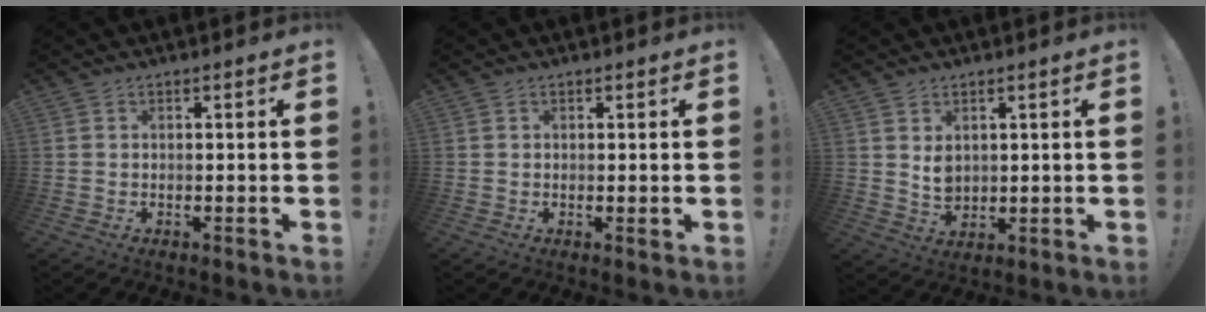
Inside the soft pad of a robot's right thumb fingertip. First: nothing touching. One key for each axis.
{"total": 0.8, "fx": 0.2, "fy": 0.0, "fz": 0.7, "tx": -0.006, "ty": -0.003, "tz": 0.001}
{"total": 4.8, "fx": 2.2, "fy": 3.8, "fz": 2.0, "tx": -0.022, "ty": -0.015, "tz": 0.042}